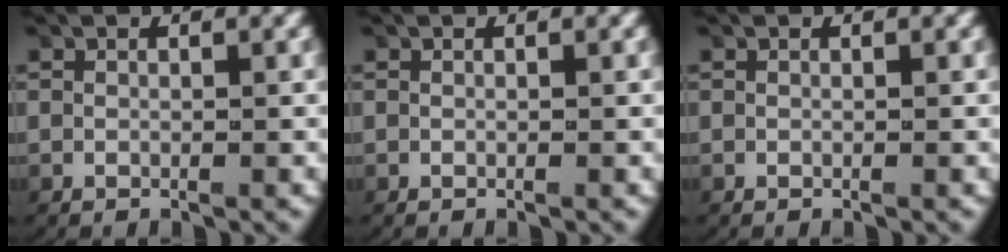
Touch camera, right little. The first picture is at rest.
{"total": 0.0}
{"total": 0.0}